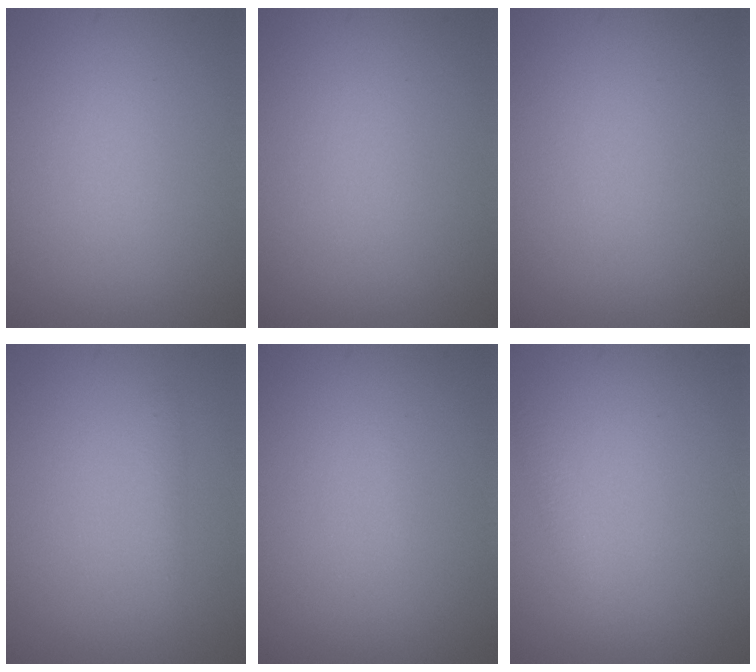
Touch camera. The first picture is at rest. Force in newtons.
{"total": 0.0}
{"total": 0.0}
{"total": 0.8, "press": 0.8, "slide": 0.1}
{"total": 0.0}
{"total": 1.0, "press": 1.0, "slide": 0.0}